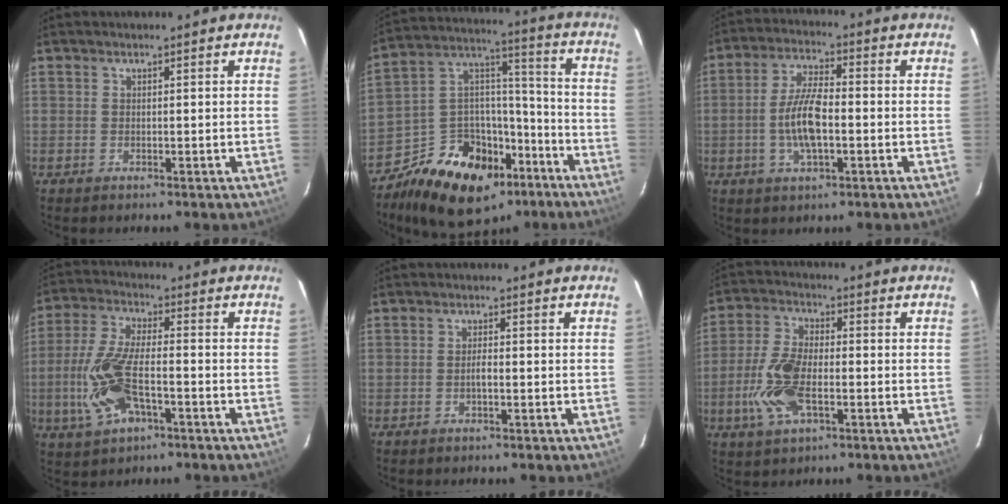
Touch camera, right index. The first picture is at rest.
{"total": 19.8, "force": [-11.8, 12.6, 9.8], "torque": [-0.191, 0.061, -0.170]}
{"total": 8.9, "force": [-1.9, 3.1, 8.1], "torque": [-0.164, 0.005, -0.035]}
{"total": 13.3, "force": [-4.2, 5.4, 11.4], "torque": [-0.250, -0.005, -0.078]}
{"total": 1.6, "force": [-0.6, 0.4, 1.5], "torque": [-0.029, 0.003, -0.012]}
{"total": 10.9, "force": [-3.2, 5.1, 9.1], "torque": [-0.203, 0.001, -0.062]}